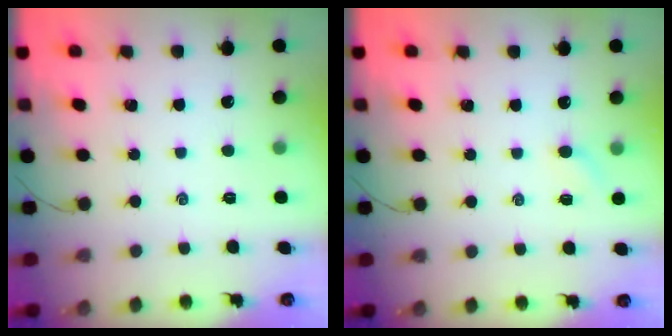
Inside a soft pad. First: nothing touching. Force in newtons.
{"total": 3.2, "press": 3.0, "slide": 1.1}